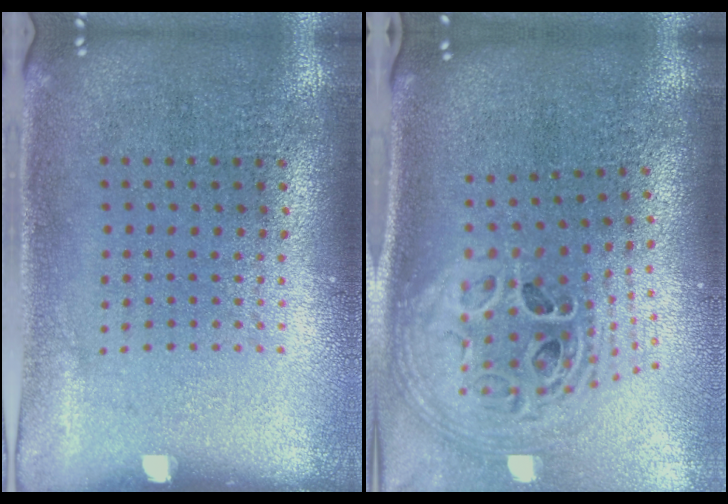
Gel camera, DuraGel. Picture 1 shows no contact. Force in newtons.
{"total": 2.8, "press": 2.0, "slide": 2.0}